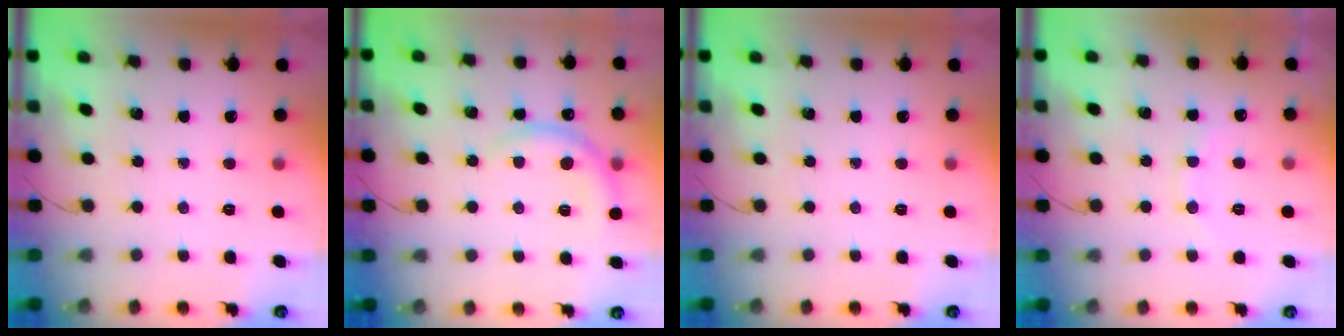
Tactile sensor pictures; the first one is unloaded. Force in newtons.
{"total": 7.0, "press": 7.0, "slide": 0.7}
{"total": 0.0}
{"total": 8.7, "press": 8.6, "slide": 1.2}